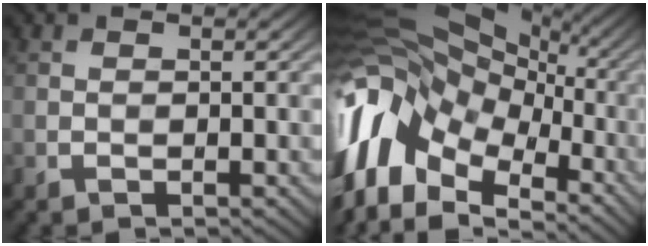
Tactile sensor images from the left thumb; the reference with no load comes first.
{"total": 18.1, "force": [-3.7, 12.1, 12.8], "torque": [-0.287, -0.005, -0.054]}